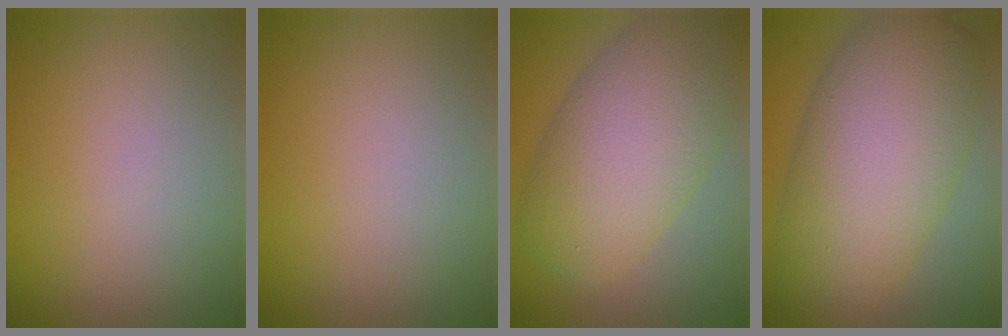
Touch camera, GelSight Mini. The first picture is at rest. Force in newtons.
{"total": 0.0}
{"total": 9.5, "press": 9.5, "slide": 0.1}
{"total": 11.8, "press": 11.7, "slide": 0.5}